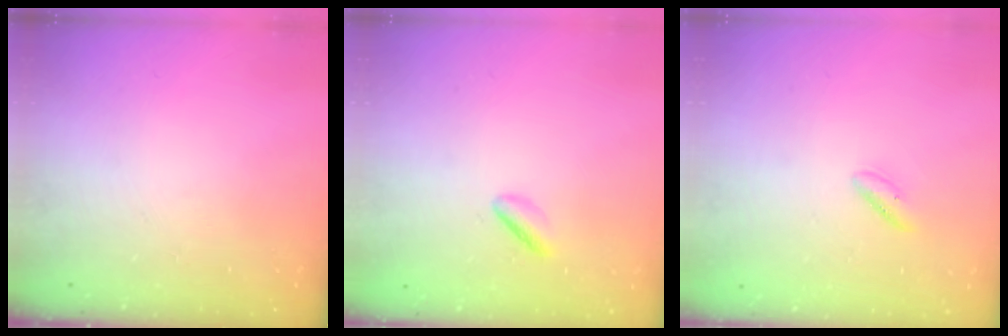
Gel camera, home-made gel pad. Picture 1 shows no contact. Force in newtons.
{"total": 2.5, "press": 2.4, "slide": 0.6}
{"total": 2.1, "press": 1.7, "slide": 1.3}